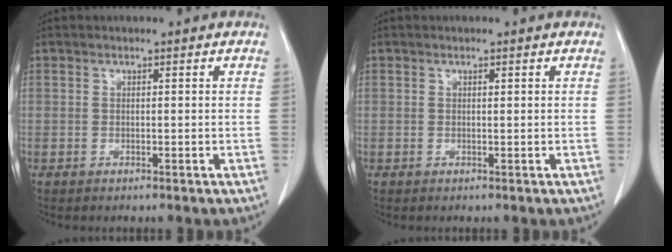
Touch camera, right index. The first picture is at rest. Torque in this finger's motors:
{"motor_torque": [0.06, -0.02, -0.04, -0.01]}